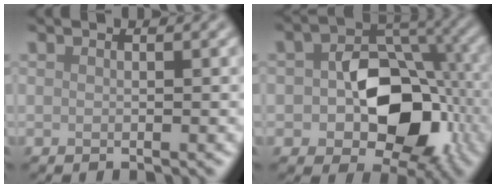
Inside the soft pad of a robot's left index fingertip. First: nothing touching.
{"total": 9.8, "force": [-1.6, 6.6, 7.1], "torque": [-0.100, 0.001, -0.027]}